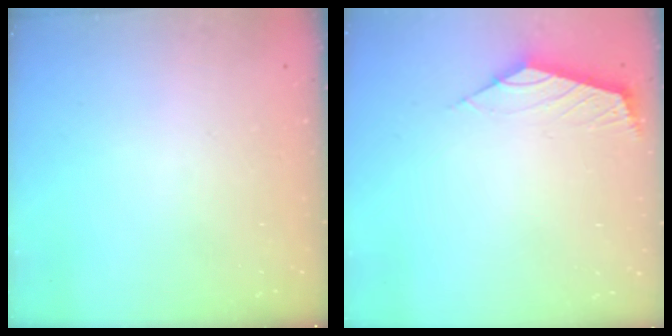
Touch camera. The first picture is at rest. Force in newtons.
{"total": 2.5, "press": 2.5, "slide": 0.6}